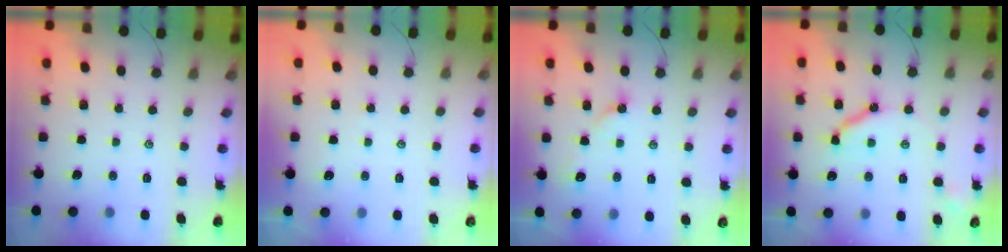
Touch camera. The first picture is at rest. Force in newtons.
{"total": 1.7, "press": 1.6, "slide": 0.4}
{"total": 3.5, "press": 3.5, "slide": 0.5}
{"total": 10.0, "press": 10.0, "slide": 1.3}